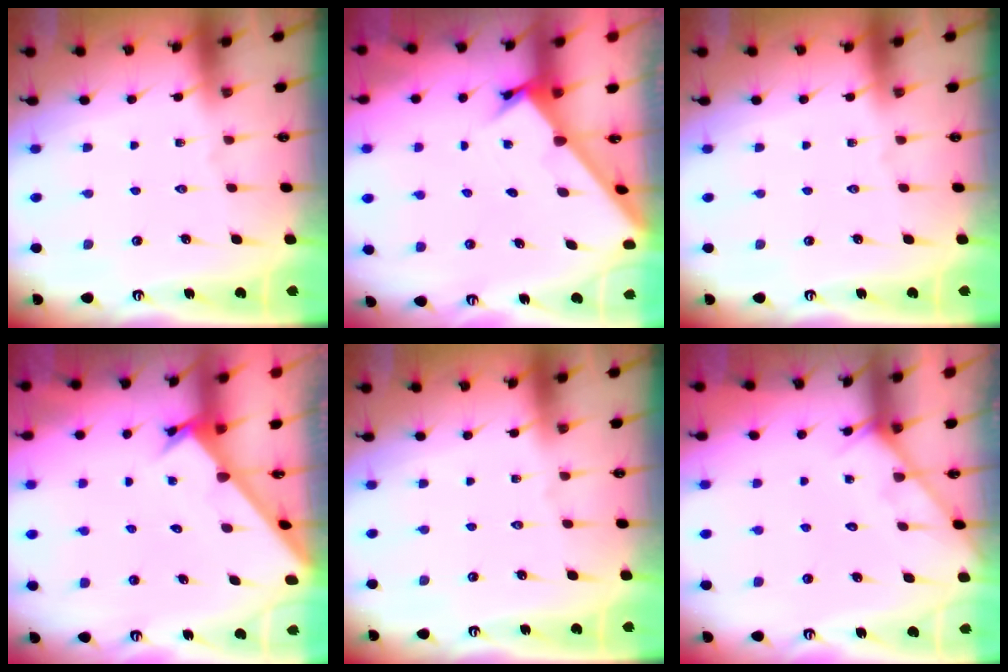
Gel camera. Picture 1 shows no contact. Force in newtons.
{"total": 2.1, "press": 2.1, "slide": 0.2}
{"total": 0.0}
{"total": 2.6, "press": 2.6, "slide": 0.3}
{"total": 0.0}
{"total": 5.3, "press": 5.2, "slide": 0.6}